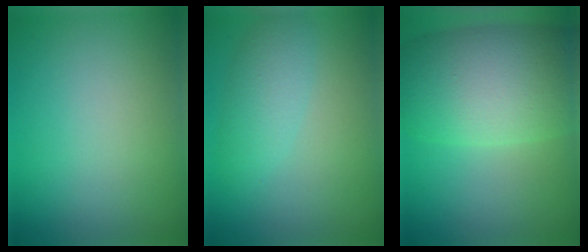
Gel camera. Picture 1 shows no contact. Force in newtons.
{"total": 2.8, "press": 2.8, "slide": 0.1}
{"total": 10.8, "press": 10.8, "slide": 0.4}